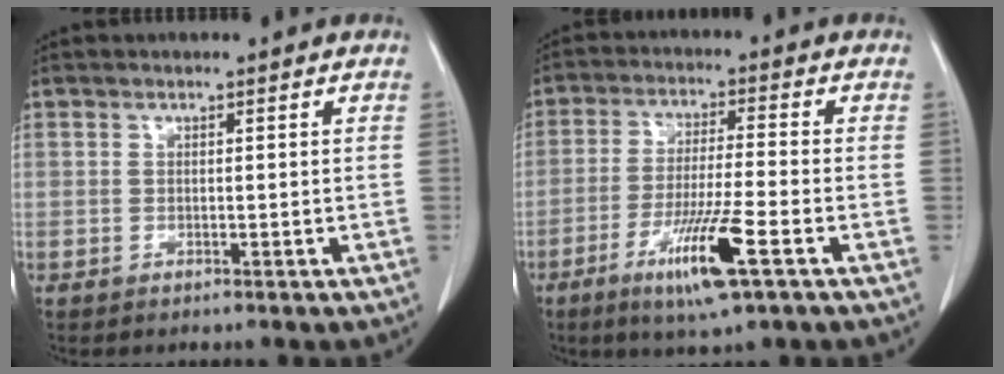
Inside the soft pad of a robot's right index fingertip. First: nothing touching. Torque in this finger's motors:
{"motor_torque": [1.33, -0.14, 0.65, 0.14]}